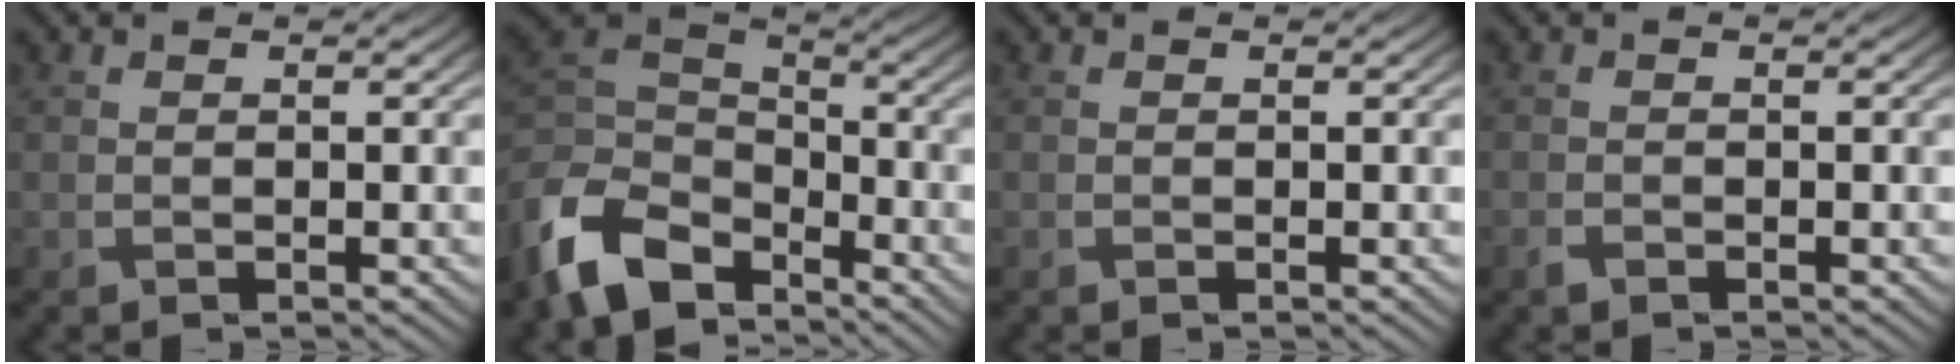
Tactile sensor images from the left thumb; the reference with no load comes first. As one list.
[{"total": 10.7, "force": [-7.0, 6.2, 5.1], "torque": [-0.141, -0.010, -0.149]}, {"total": 0.0}, {"total": 0.7, "force": [-0.5, 0.3, 0.3], "torque": [-0.008, 0.001, -0.014]}]